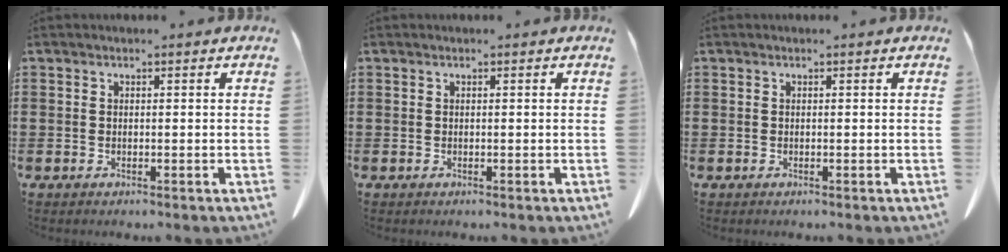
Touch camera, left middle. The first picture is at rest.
{"total": 0.0}
{"total": 0.0}